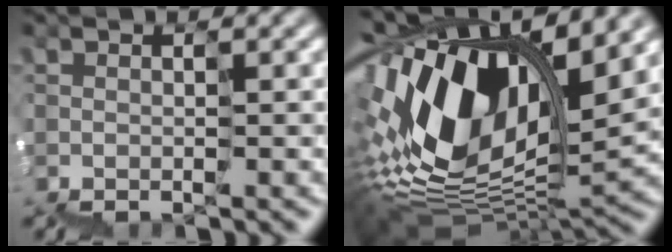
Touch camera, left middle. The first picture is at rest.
{"total": 13.4, "force": [3.6, 7.1, 10.8], "torque": [-0.234, 0.032, 0.059]}